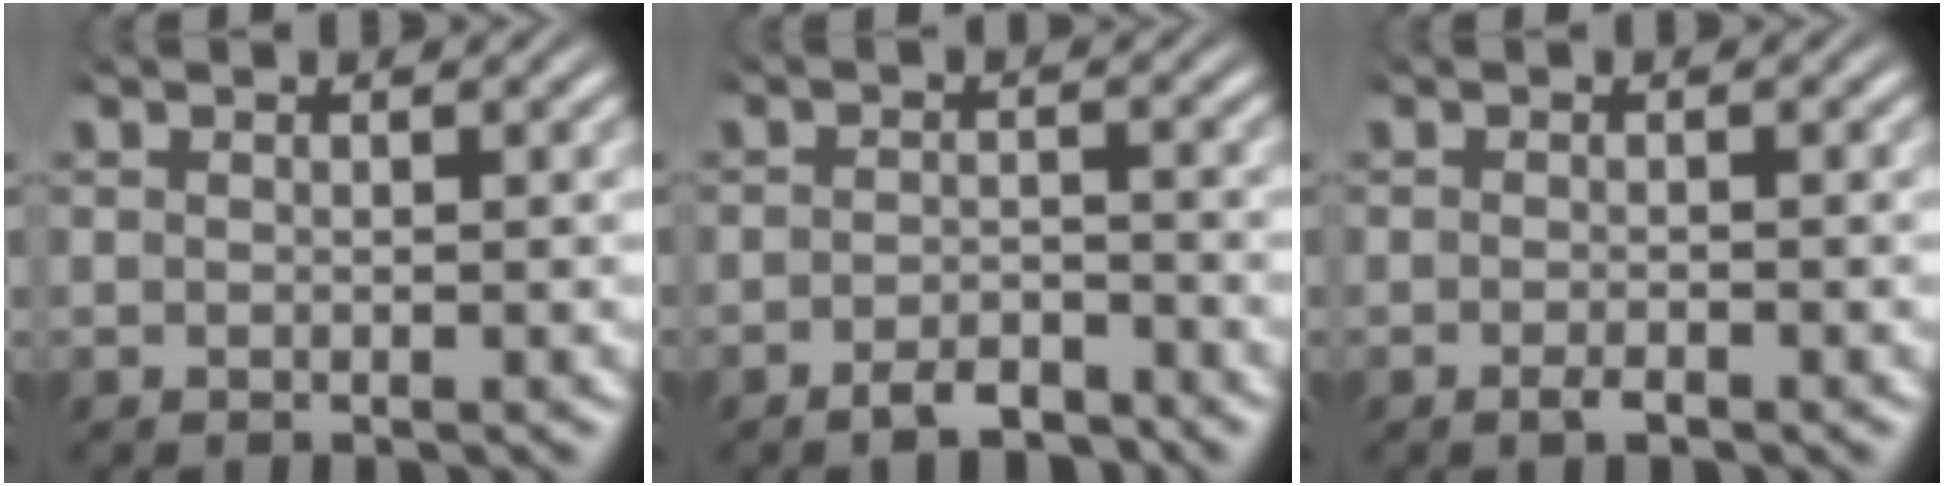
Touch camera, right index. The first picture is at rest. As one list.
[{"total": 3.3, "force": [-3.1, 1.0, 0.7], "torque": [-0.012, -0.005, -0.054]}, {"total": 1.5, "force": [-1.2, 0.8, 0.3], "torque": [-0.013, 0.003, -0.024]}]